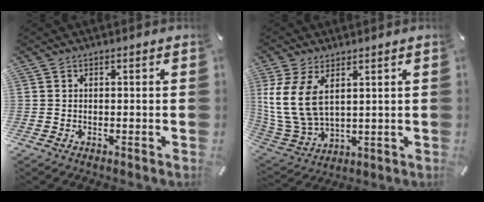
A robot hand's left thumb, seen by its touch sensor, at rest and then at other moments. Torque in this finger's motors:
{"motor_torque": [1.37, 0.71, 1.98, -0.79, 0.39]}